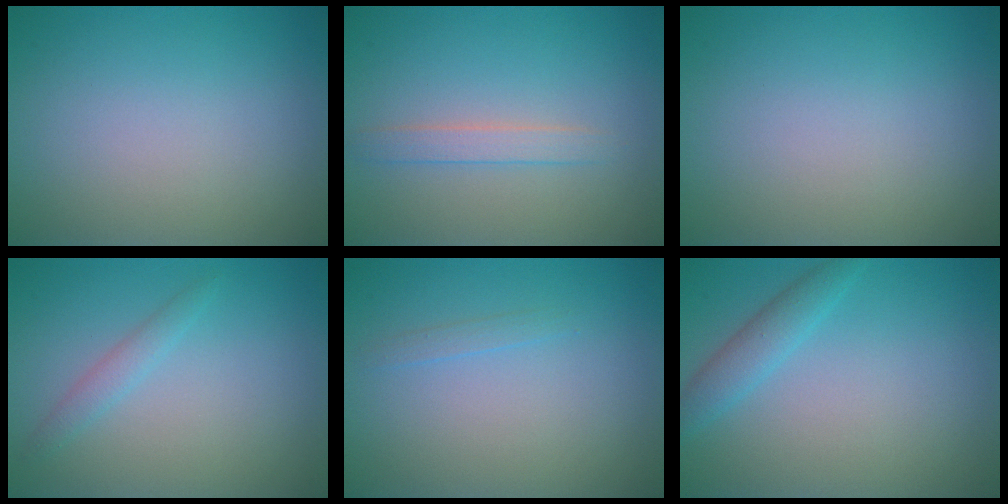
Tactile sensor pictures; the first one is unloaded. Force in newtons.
{"total": 1.6, "press": 1.6, "slide": 0.0}
{"total": 0.0}
{"total": 1.3, "press": 1.3, "slide": 0.0}
{"total": 0.7, "press": 0.7, "slide": 0.0}
{"total": 2.2, "press": 2.2, "slide": 0.1}